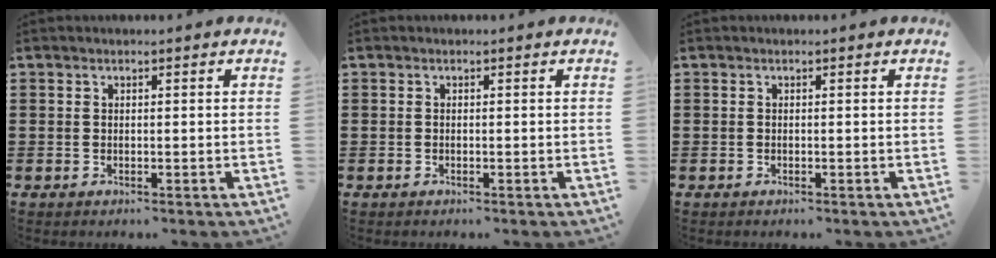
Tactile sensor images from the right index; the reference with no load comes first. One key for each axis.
{"total": 0.0}
{"total": 0.0}